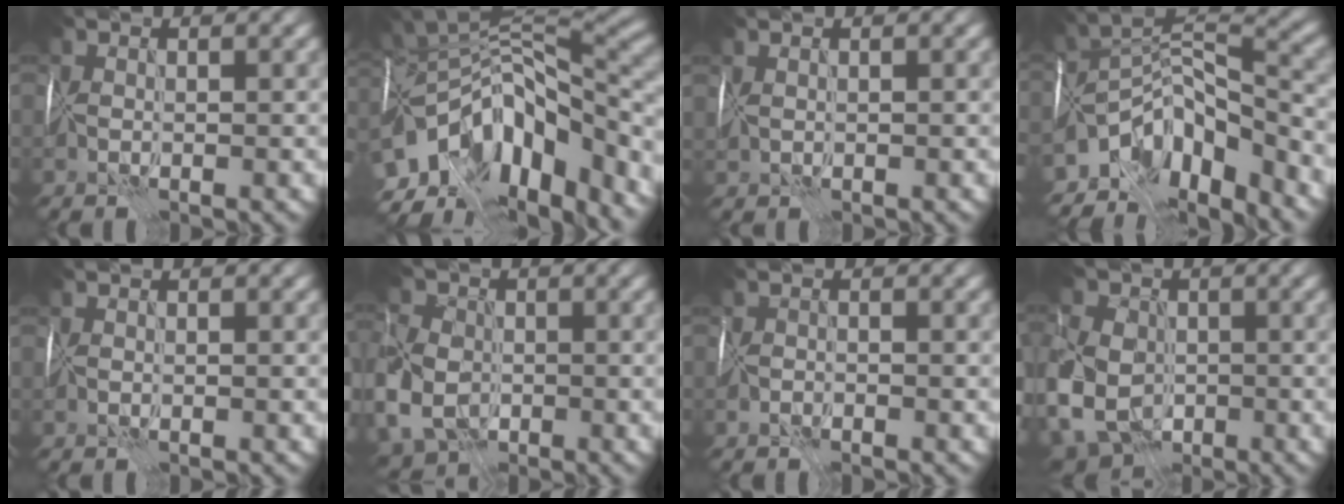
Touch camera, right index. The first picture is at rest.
{"total": 13.7, "force": [-6.1, 7.1, 9.9], "torque": [-0.165, 0.002, -0.100]}
{"total": 0.5, "force": [0.5, 0.0, 0.1], "torque": [-0.006, 0.005, 0.014]}
{"total": 8.6, "force": [-6.0, 3.6, 5.0], "torque": [-0.062, 0.010, -0.107]}
{"total": 0.0}
{"total": 8.6, "force": [-2.0, 6.5, 5.4], "torque": [-0.122, -0.013, -0.041]}
{"total": 1.0, "force": [-1.0, 0.1, 0.2], "torque": [-0.003, 0.000, -0.022]}
{"total": 10.1, "force": [-2.2, 7.7, 6.1], "torque": [-0.124, -0.012, -0.049]}